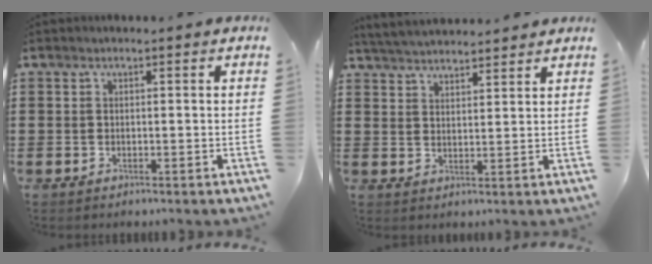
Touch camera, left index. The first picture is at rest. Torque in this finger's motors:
{"motor_torque": [1.43, 0.70, 0.52, 0.10]}